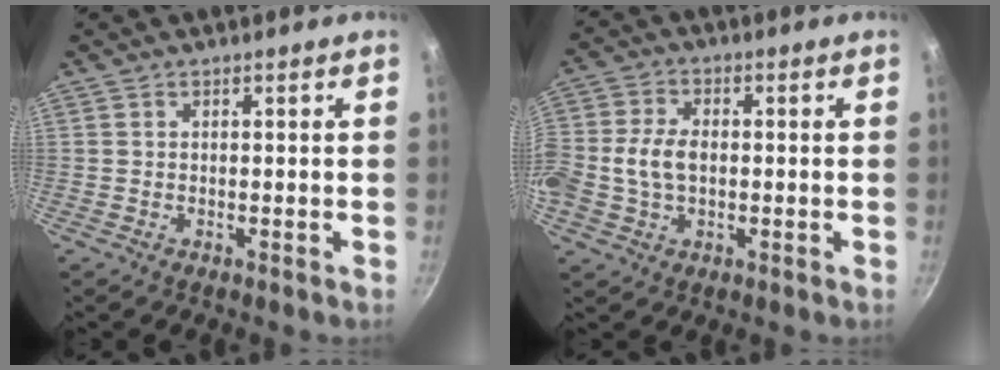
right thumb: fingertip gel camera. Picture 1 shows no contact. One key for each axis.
{"total": 8.6, "fx": -0.6, "fy": 5.8, "fz": 6.3, "tx": -0.127, "ty": 0.018, "tz": -0.021}